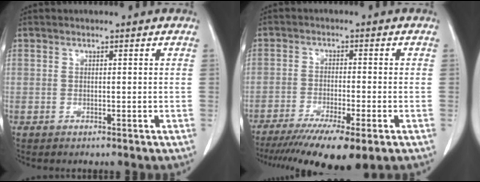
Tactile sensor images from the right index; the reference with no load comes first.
{"total": 12.4, "force": [-8.7, 1.5, 8.6], "torque": [-0.136, -0.027, -0.141]}